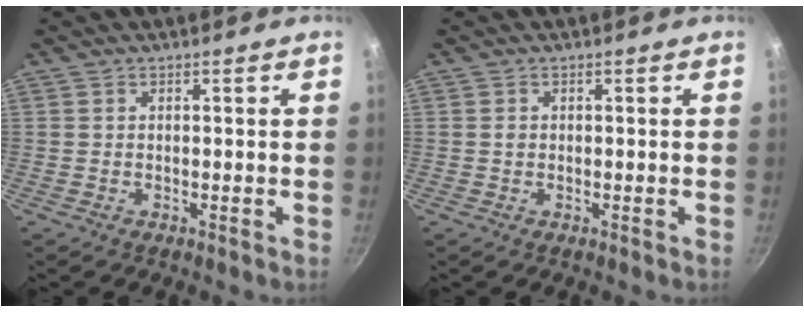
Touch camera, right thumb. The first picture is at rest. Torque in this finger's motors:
{"motor_torque": [-0.24, 0.28, 0.28, 0.11, -0.05]}